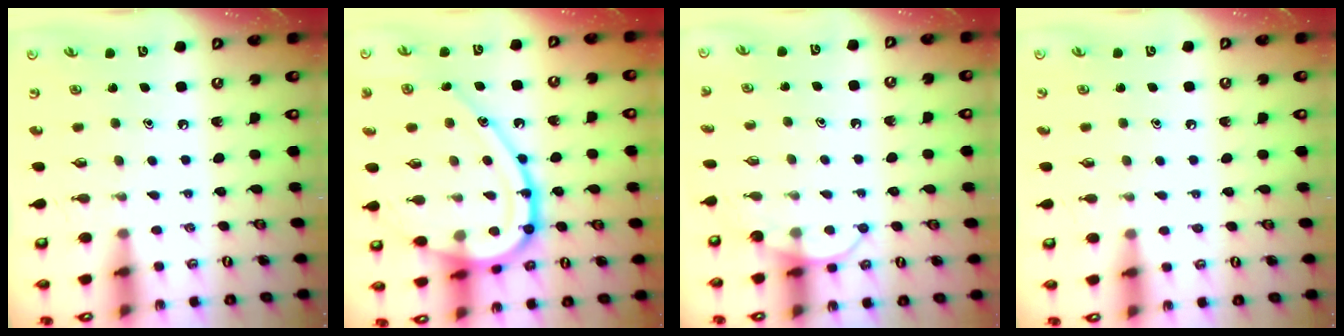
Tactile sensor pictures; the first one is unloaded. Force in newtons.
{"total": 21.7, "press": 21.6, "slide": 1.7}
{"total": 7.4, "press": 7.4, "slide": 0.5}
{"total": 2.9, "press": 2.8, "slide": 0.4}